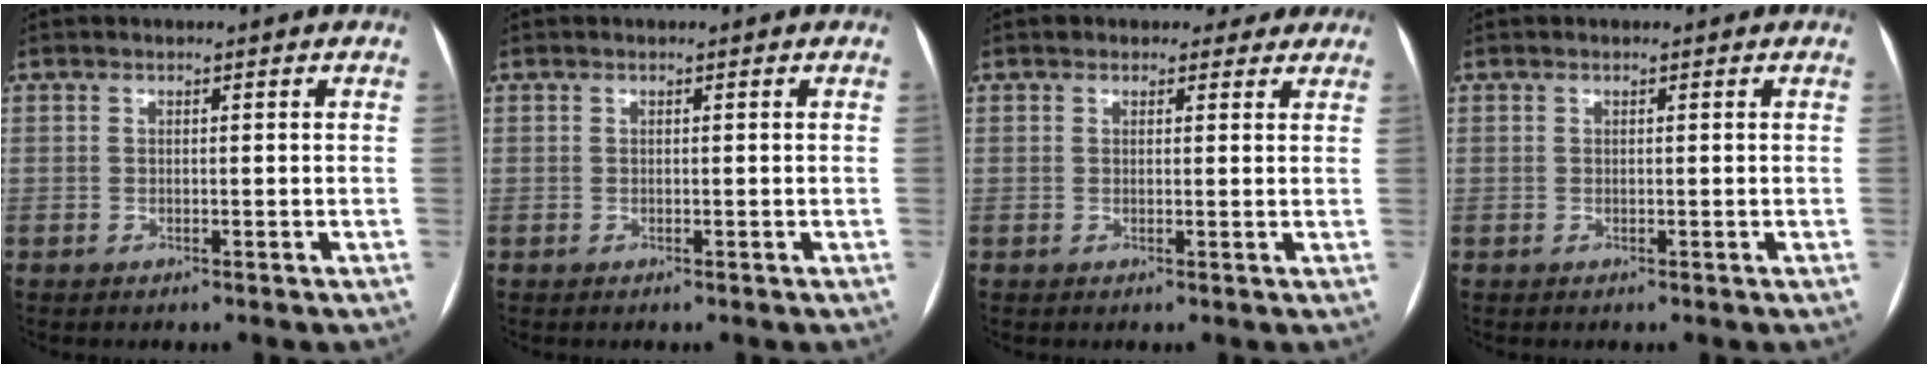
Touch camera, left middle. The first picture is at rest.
{"total": 0.0}
{"total": 3.8, "force": [3.2, 2.1, 0.5], "torque": [0.008, 0.007, 0.028]}
{"total": 0.0}